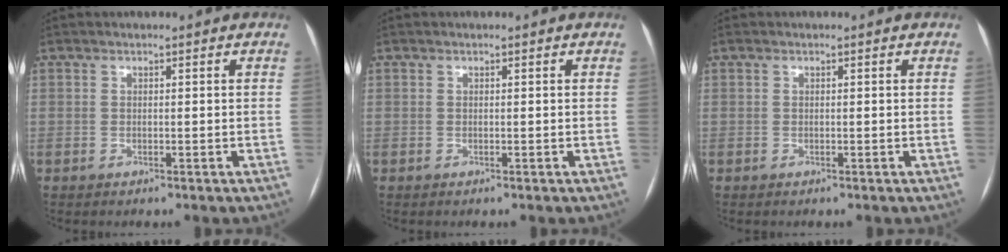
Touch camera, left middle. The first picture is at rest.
{"total": 0.0}
{"total": 0.0}